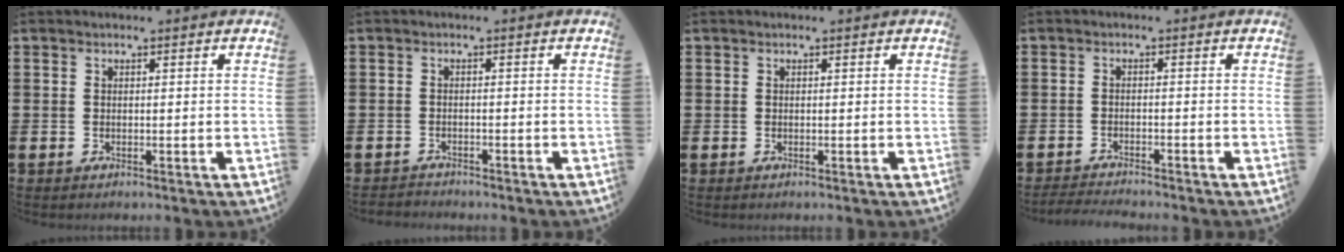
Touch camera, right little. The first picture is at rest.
{"total": 1.0, "force": [-1.0, 0.1, -0.1], "torque": [-0.002, 0.002, -0.022]}
{"total": 0.0}
{"total": 1.7, "force": [-1.7, -0.1, 0.2], "torque": [-0.005, 0.002, -0.035]}